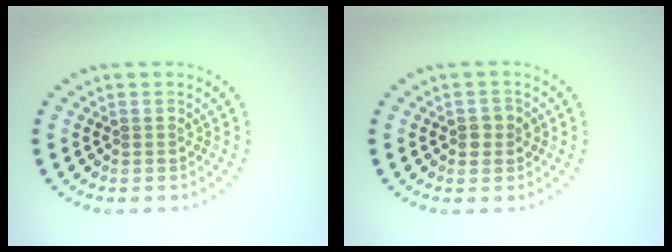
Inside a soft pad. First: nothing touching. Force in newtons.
{"total": 1.5, "press": 1.5, "slide": 0.2}